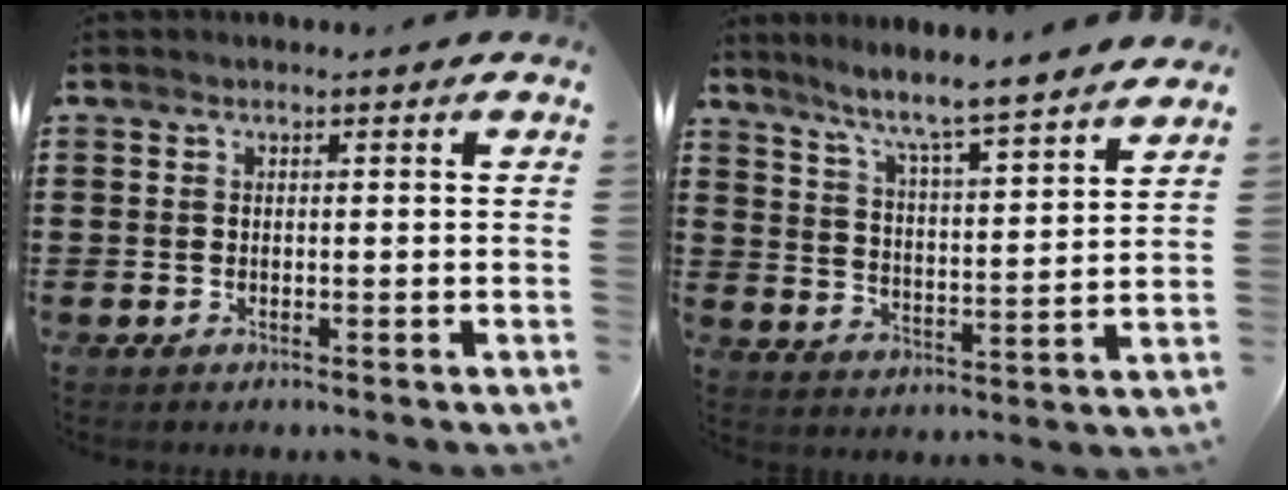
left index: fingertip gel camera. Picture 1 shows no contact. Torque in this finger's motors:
{"motor_torque": [1.20, 0.94, 0.84, 0.21]}